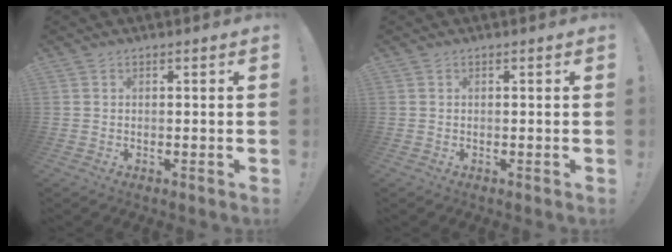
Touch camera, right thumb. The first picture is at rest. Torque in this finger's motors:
{"motor_torque": [0.00, 0.00, 0.00, 0.00, 0.00]}